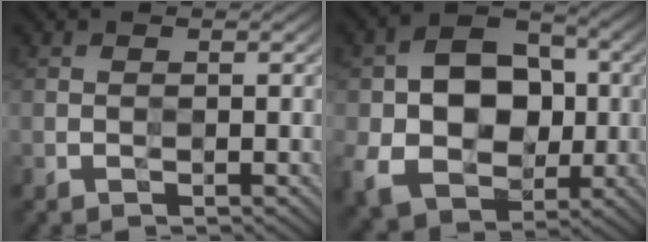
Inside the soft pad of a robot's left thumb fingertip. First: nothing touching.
{"total": 12.6, "force": [-1.1, 9.6, 8.1], "torque": [-0.158, -0.007, -0.023]}